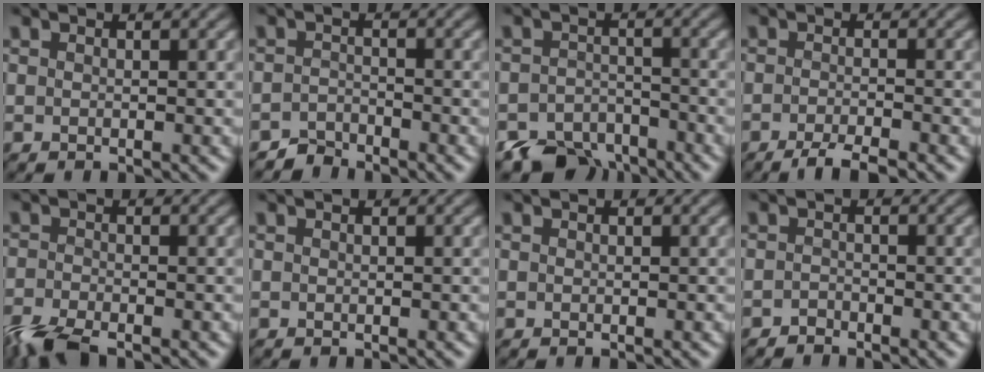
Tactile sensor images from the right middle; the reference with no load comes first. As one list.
[{"total": 1.9, "force": [-1.9, 0.2, -0.1], "torque": [0.001, 0.011, -0.037]}, {"total": 5.4, "force": [-4.4, 2.8, 1.3], "torque": [-0.017, -0.007, -0.079]}, {"total": 3.2, "force": [-2.5, 0.3, 2.0], "torque": [-0.042, 0.000, -0.047]}, {"total": 4.7, "force": [-3.6, 1.4, 2.7], "torque": [-0.062, -0.010, -0.080]}, {"total": 0.0}, {"total": 0.0}, {"total": 0.9, "force": [-0.9, 0.1, -0.1], "torque": [0.001, 0.005, -0.017]}]